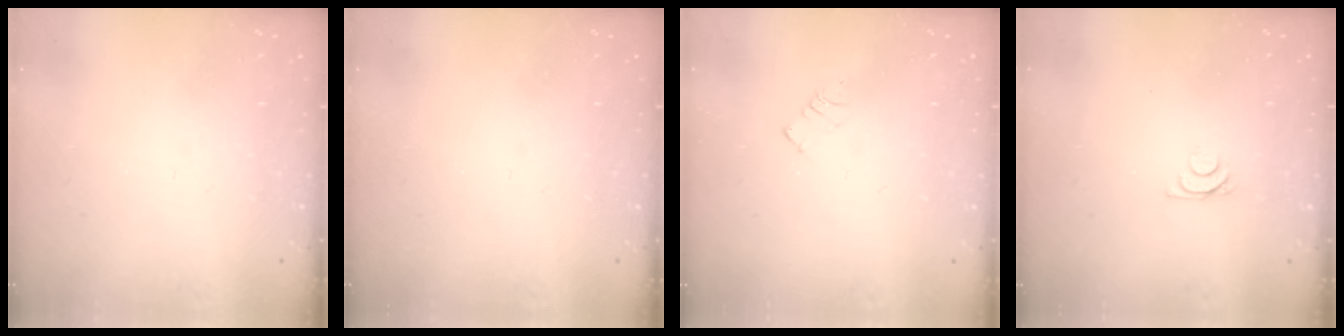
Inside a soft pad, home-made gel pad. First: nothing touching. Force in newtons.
{"total": 0.0}
{"total": 2.6, "press": 2.6, "slide": 0.3}
{"total": 5.1, "press": 5.0, "slide": 0.9}